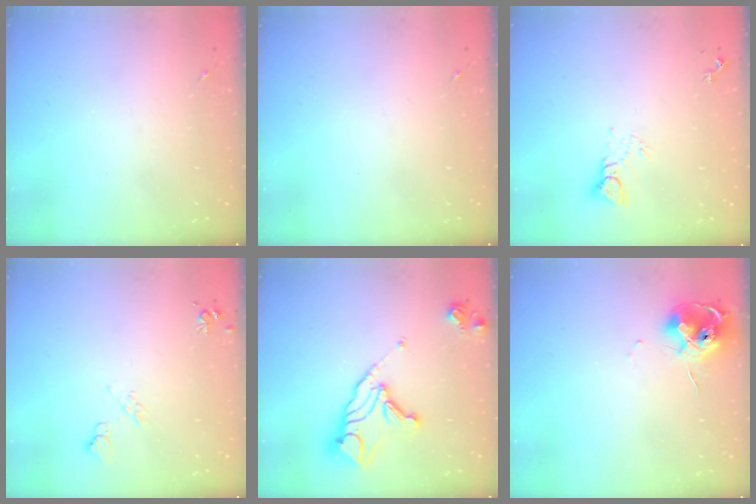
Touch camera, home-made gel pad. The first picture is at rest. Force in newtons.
{"total": 0.0}
{"total": 4.4, "press": 4.4, "slide": 0.4}
{"total": 6.4, "press": 6.3, "slide": 1.1}
{"total": 14.9, "press": 14.8, "slide": 1.5}
{"total": 11.9, "press": 11.8, "slide": 1.2}